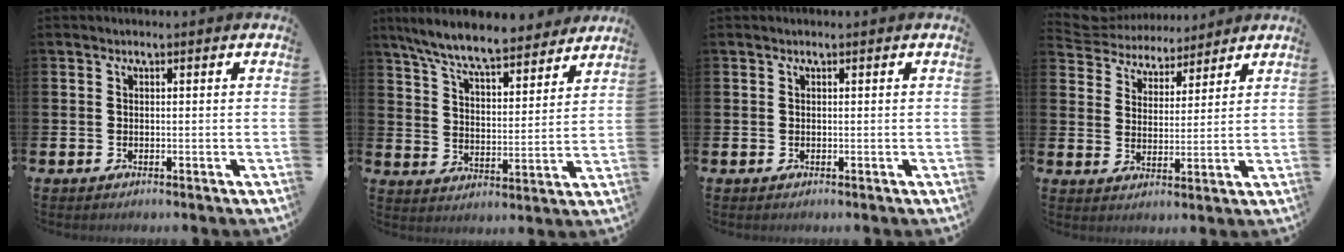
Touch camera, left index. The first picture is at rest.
{"total": 8.6, "force": [8.0, 1.1, 2.9], "torque": [-0.087, -0.050, 0.141]}
{"total": 0.0}
{"total": 5.1, "force": [4.8, 1.5, -0.7], "torque": [-0.020, -0.031, 0.086]}